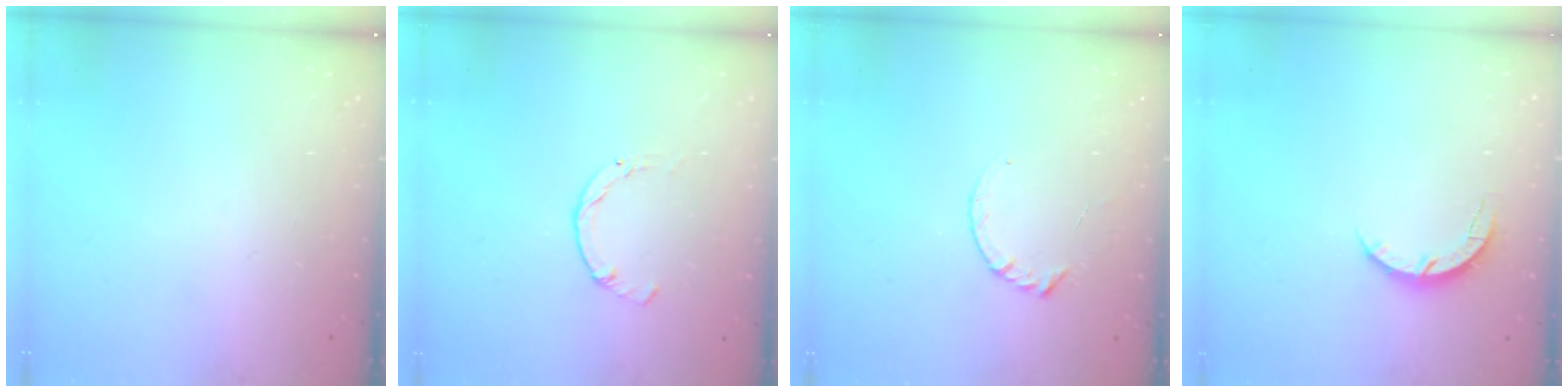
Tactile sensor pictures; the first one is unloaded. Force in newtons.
{"total": 0.0}
{"total": 3.6, "press": 3.6, "slide": 0.4}
{"total": 3.9, "press": 3.8, "slide": 0.5}